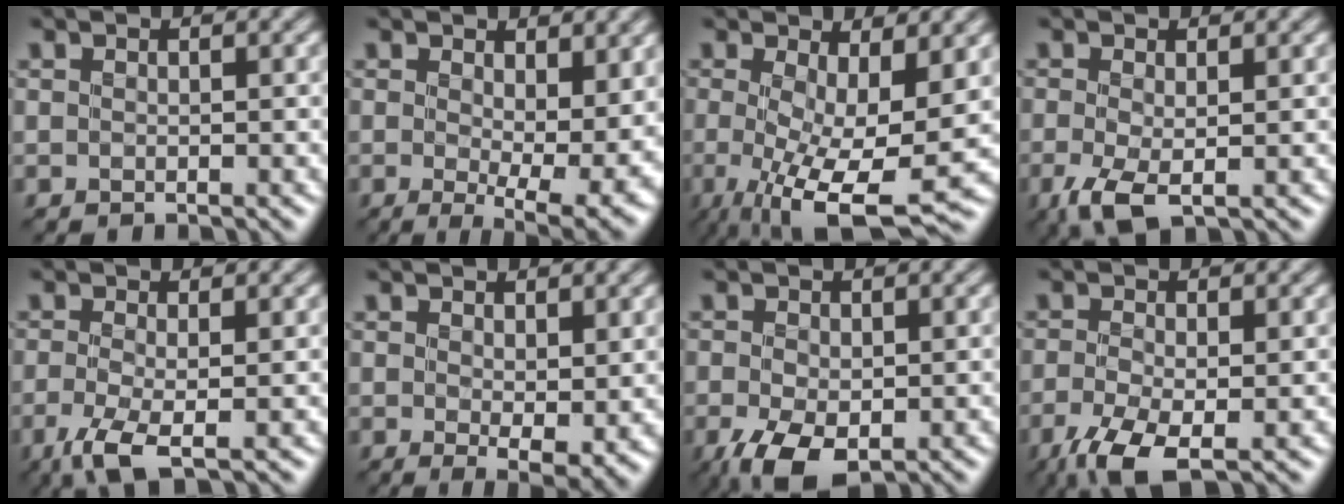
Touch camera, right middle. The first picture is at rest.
{"total": 8.0, "force": [1.0, 3.3, 7.3], "torque": [-0.107, -0.022, 0.022]}
{"total": 9.4, "force": [-1.3, 3.1, 8.8], "torque": [-0.156, -0.018, -0.017]}
{"total": 3.2, "force": [-1.1, 1.1, 2.8], "torque": [-0.071, -0.010, -0.023]}
{"total": 3.6, "force": [-1.5, 0.9, 3.1], "torque": [-0.076, -0.009, -0.032]}
{"total": 3.1, "force": [0.7, 0.9, 2.9], "torque": [-0.047, -0.013, 0.016]}
{"total": 5.0, "force": [-1.9, 2.7, 3.7], "torque": [-0.094, -0.016, -0.033]}
{"total": 4.9, "force": [-2.5, 1.8, 3.8], "torque": [-0.090, -0.012, -0.051]}